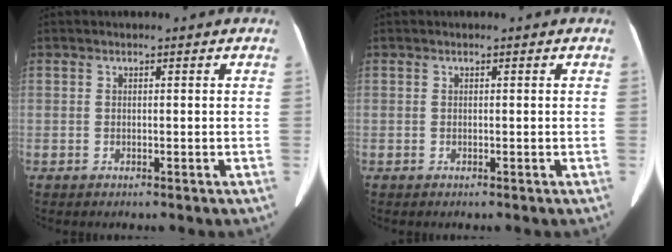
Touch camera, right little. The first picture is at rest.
{"total": 0.0}